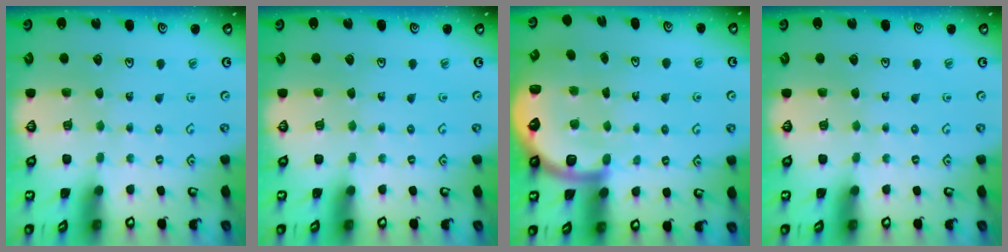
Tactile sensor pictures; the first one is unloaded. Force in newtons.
{"total": 0.0}
{"total": 6.1, "press": 5.7, "slide": 2.0}
{"total": 0.0}